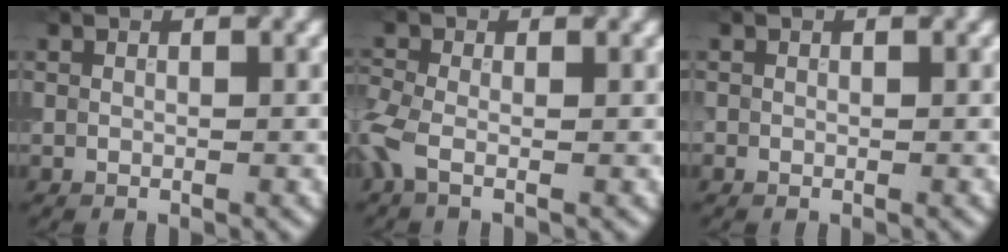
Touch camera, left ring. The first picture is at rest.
{"total": 2.6, "force": [-1.0, 1.0, 2.2], "torque": [-0.059, -0.005, -0.034]}
{"total": 0.0}